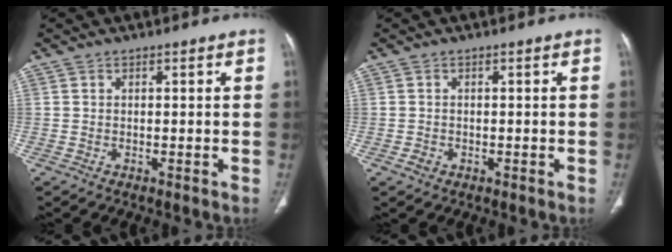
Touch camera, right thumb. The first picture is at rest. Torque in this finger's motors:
{"motor_torque": [0.41, -0.23, 0.09, -0.73, -0.03]}